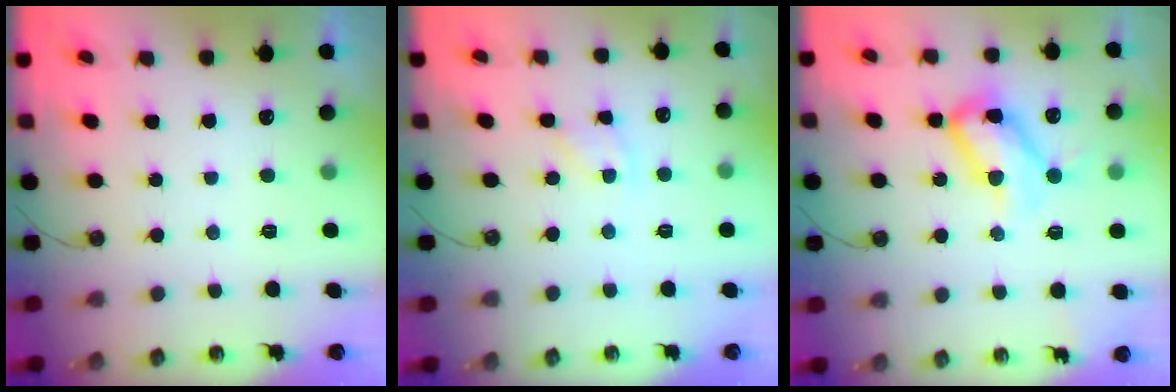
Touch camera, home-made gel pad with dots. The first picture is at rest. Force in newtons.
{"total": 3.9, "press": 3.9, "slide": 0.5}
{"total": 15.3, "press": 15.2, "slide": 1.3}